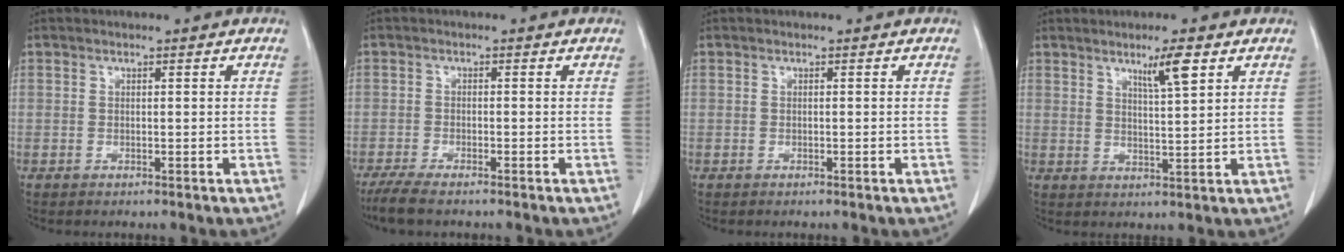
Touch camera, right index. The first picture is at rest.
{"total": 4.0, "force": [-3.1, 0.6, 2.5], "torque": [-0.045, -0.010, -0.054]}
{"total": 0.0}
{"total": 5.0, "force": [2.9, 0.0, 4.0], "torque": [-0.067, -0.004, 0.051]}